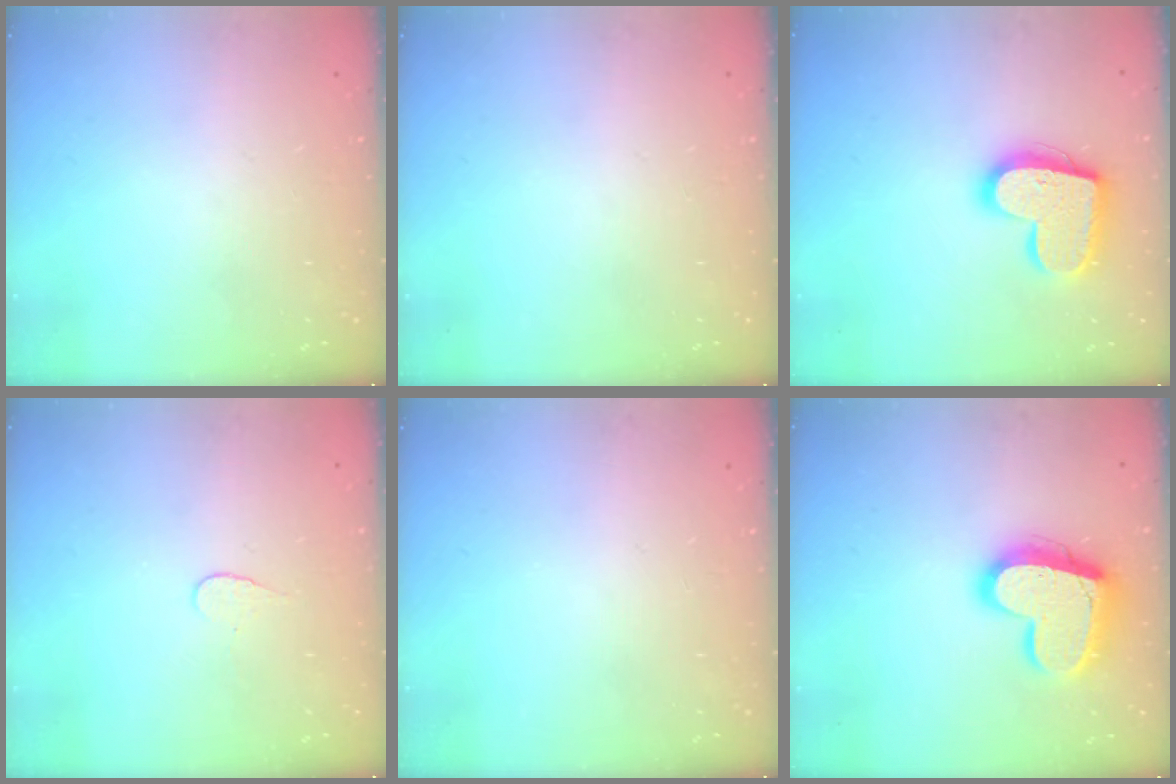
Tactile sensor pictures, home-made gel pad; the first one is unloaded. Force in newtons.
{"total": 0.0}
{"total": 17.3, "press": 17.3, "slide": 1.1}
{"total": 3.9, "press": 3.9, "slide": 0.3}
{"total": 0.0}
{"total": 18.1, "press": 18.1, "slide": 1.6}